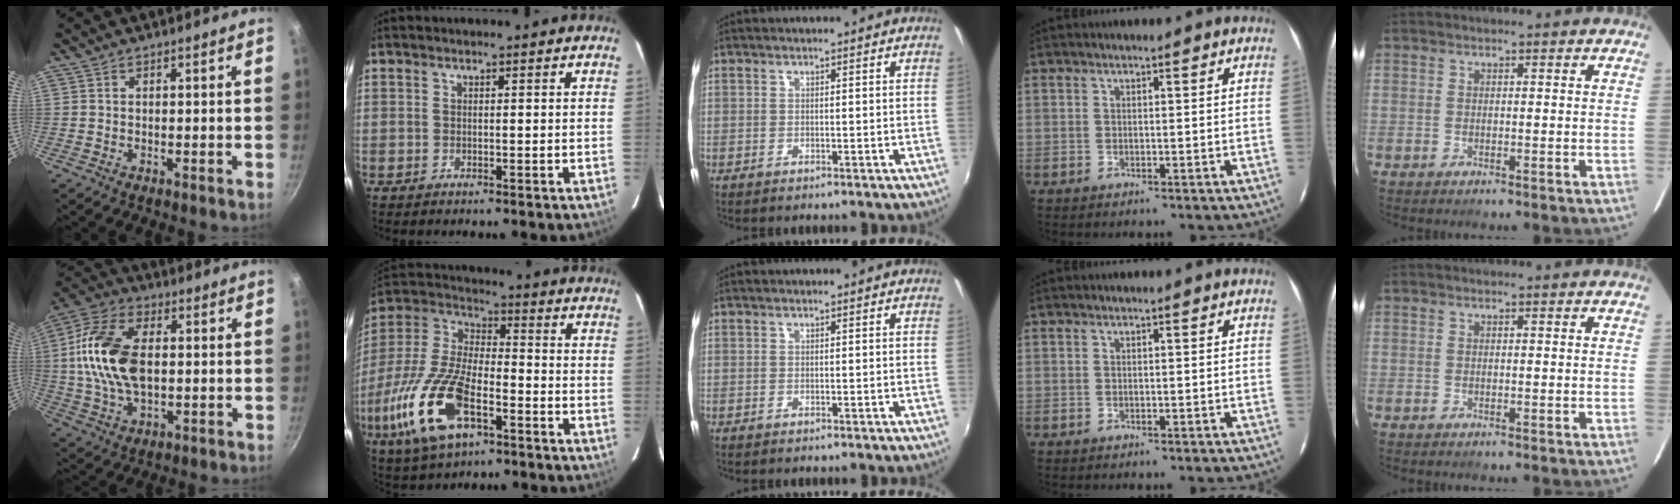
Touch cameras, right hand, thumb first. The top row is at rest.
{"thumb": {"total": 16.4, "force": [1.0, 9.8, 13.2], "torque": [-0.246, 0.016, 0.008]}, "index": {"total": 20.2, "force": [-8.8, 8.9, 15.9], "torque": [-0.353, -0.025, -0.165]}}